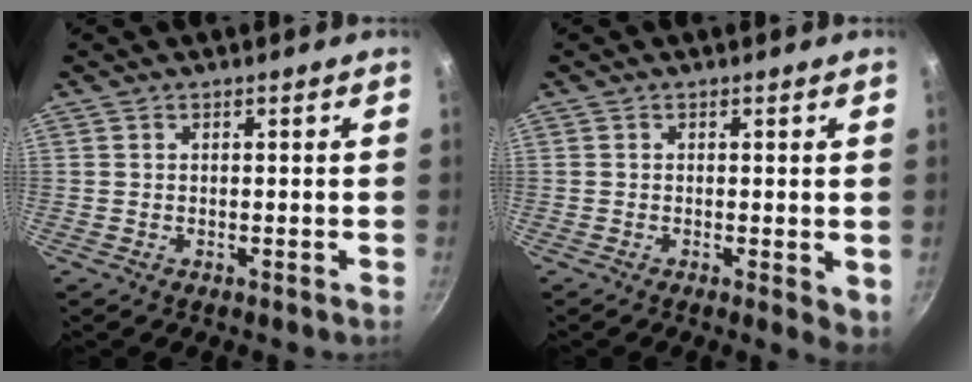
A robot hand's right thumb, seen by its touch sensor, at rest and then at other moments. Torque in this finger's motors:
{"motor_torque": [0.00, 0.38, 0.18, -0.17, 0.01]}